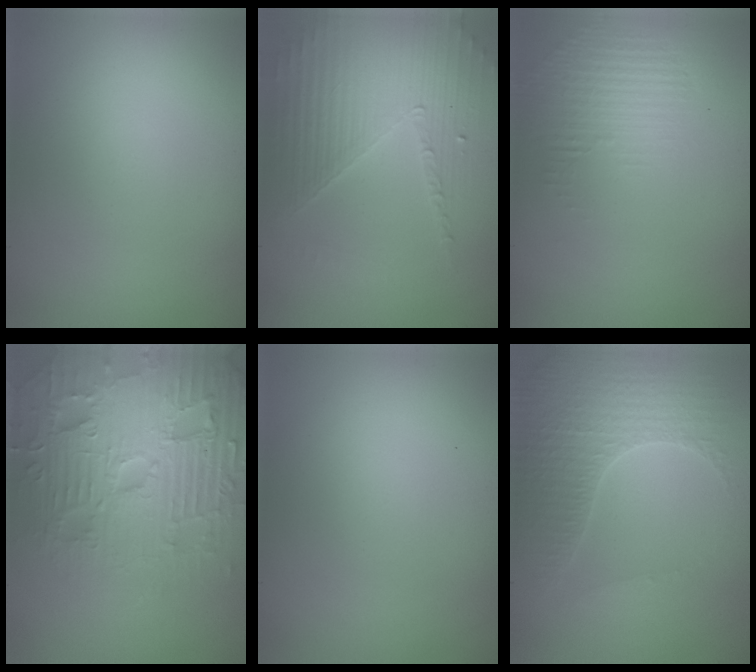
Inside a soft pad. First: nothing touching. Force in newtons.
{"total": 3.6, "press": 3.3, "slide": 1.5}
{"total": 1.4, "press": 0.1, "slide": 1.4}
{"total": 7.6, "press": 7.4, "slide": 1.8}
{"total": 0.0}
{"total": 3.3, "press": 3.3, "slide": 0.6}